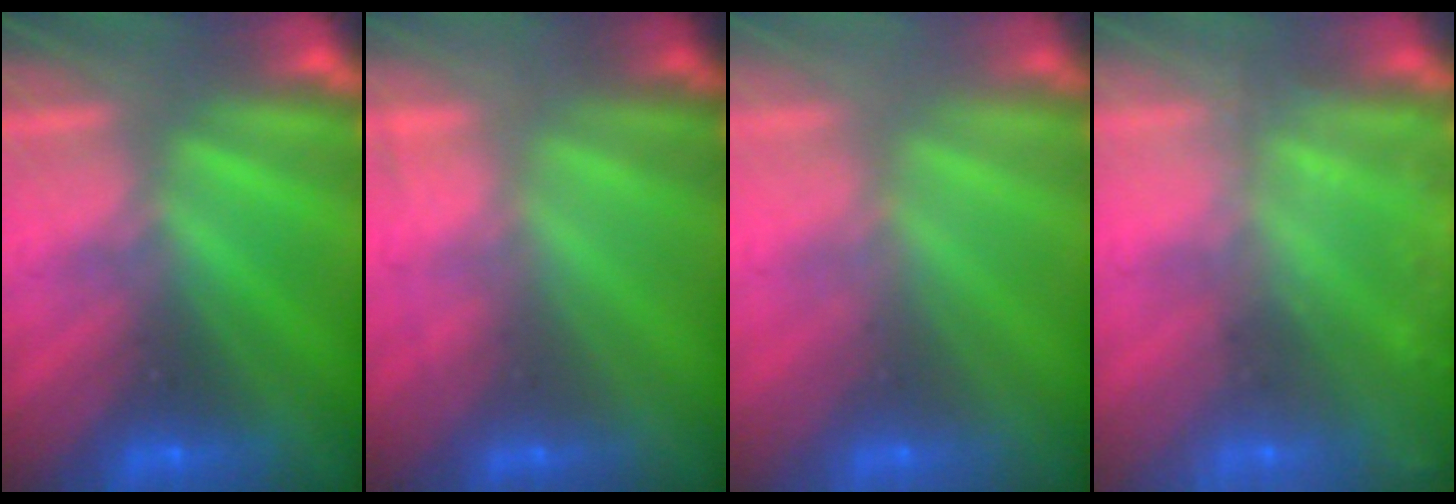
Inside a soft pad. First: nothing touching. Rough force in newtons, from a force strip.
{"total": 2.2}
{"total": 3.0}
{"total": 7.6}